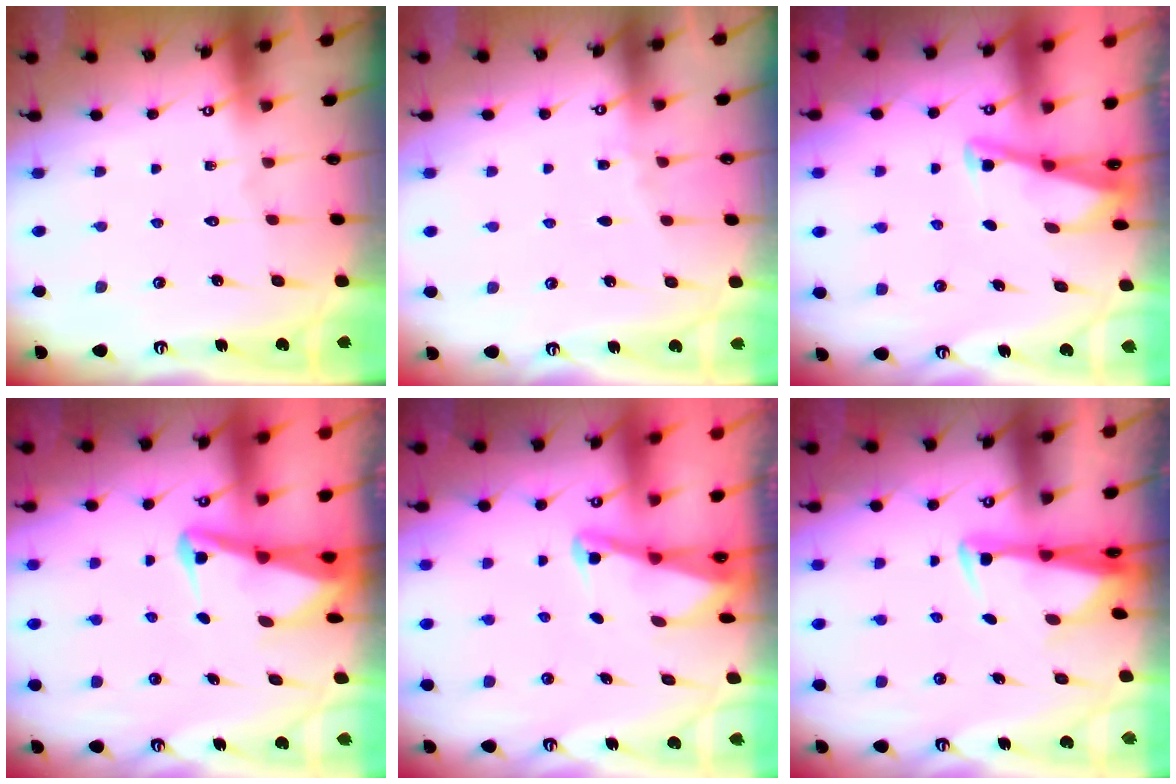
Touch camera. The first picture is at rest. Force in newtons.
{"total": 4.5, "press": 4.5, "slide": 0.6}
{"total": 2.8, "press": 2.8, "slide": 0.4}
{"total": 3.5, "press": 3.5, "slide": 0.8}
{"total": 2.1, "press": 2.1, "slide": 0.3}
{"total": 2.8, "press": 2.7, "slide": 0.9}